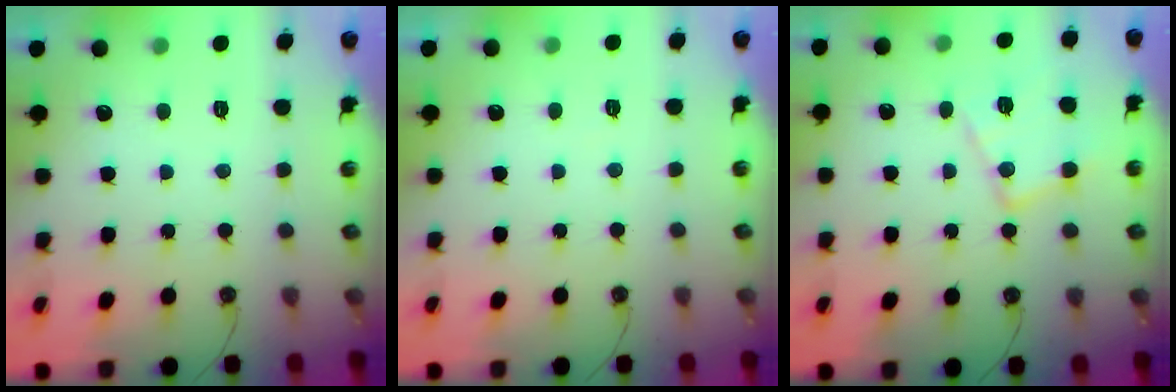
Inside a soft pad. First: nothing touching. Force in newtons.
{"total": 2.7, "press": 2.7, "slide": 0.5}
{"total": 13.6, "press": 13.6, "slide": 0.7}